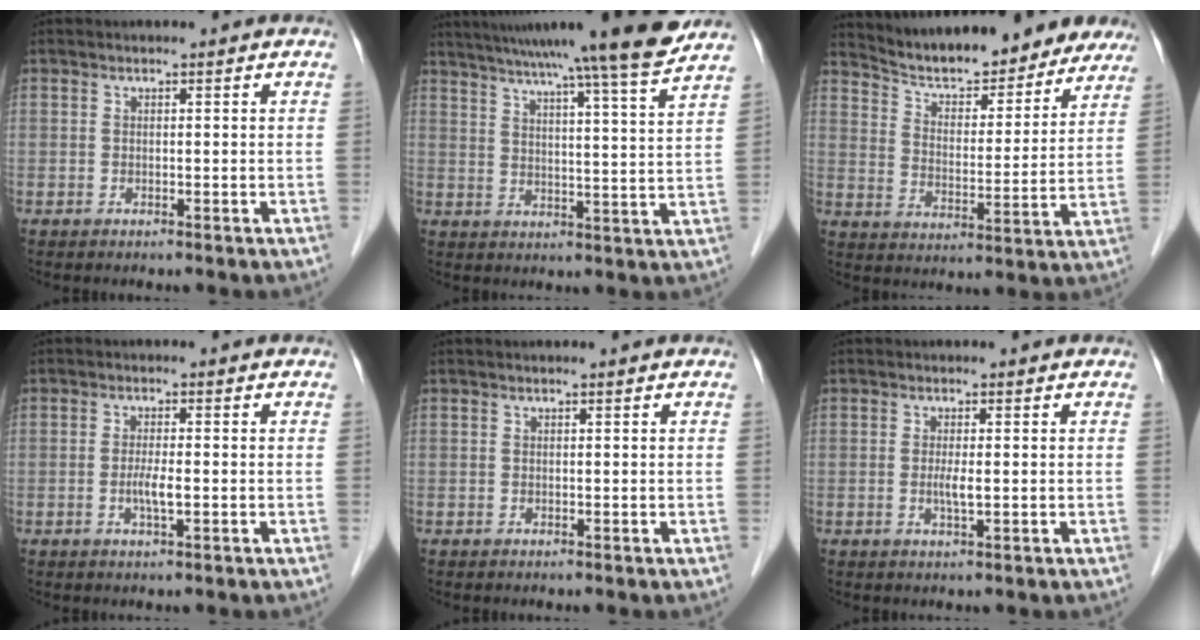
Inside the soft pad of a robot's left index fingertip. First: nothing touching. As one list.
[{"total": 20.5, "force": [17.7, -1.9, 10.1], "torque": [-0.168, -0.021, 0.240]}, {"total": 19.3, "force": [17.5, 5.1, 6.1], "torque": [-0.082, 0.000, 0.245]}, {"total": 2.6, "force": [-0.6, 0.3, 2.5], "torque": [-0.052, -0.003, -0.010]}, {"total": 0.5, "force": [0.5, 0.0, 0.2], "torque": [-0.006, 0.005, 0.008]}, {"total": 1.9, "force": [-0.1, 0.2, 1.8], "torque": [-0.041, -0.003, 0.000]}]